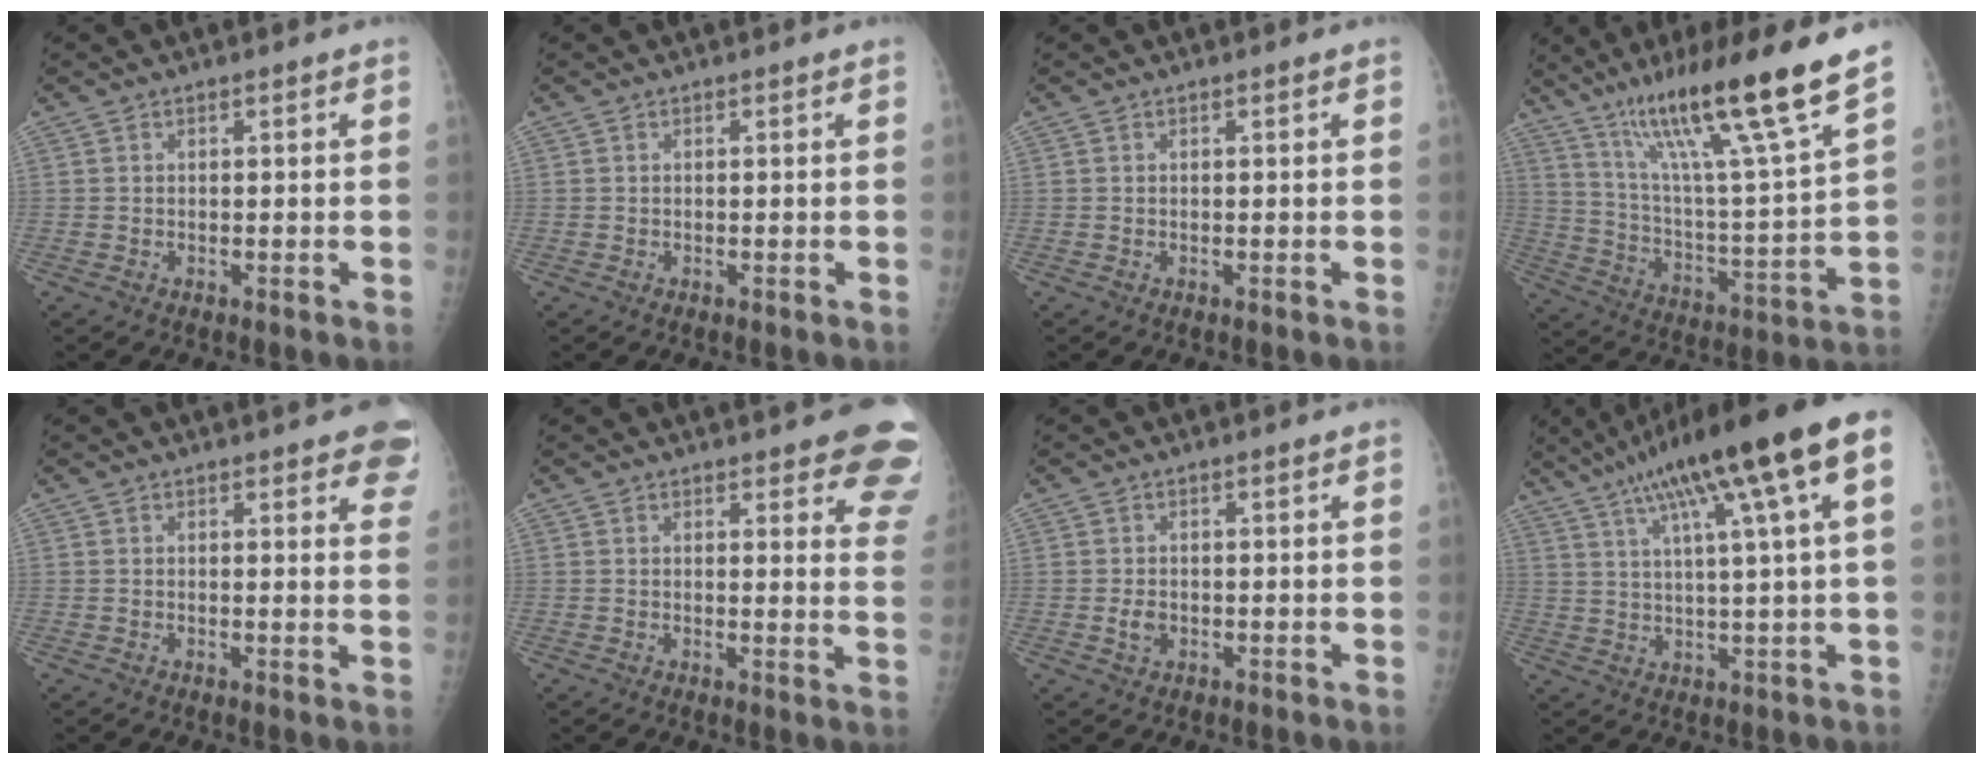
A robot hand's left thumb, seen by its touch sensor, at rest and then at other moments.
{"total": 0.0}
{"total": 0.0}
{"total": 22.5, "force": [15.7, 1.0, 16.1], "torque": [-0.246, -0.063, 0.271]}
{"total": 7.7, "force": [5.3, 2.4, 5.0], "torque": [-0.029, -0.016, 0.049]}
{"total": 12.1, "force": [9.0, 3.7, 7.3], "torque": [-0.044, -0.042, 0.080]}
{"total": 2.1, "force": [-0.3, 1.5, 1.4], "torque": [-0.022, 0.000, -0.005]}
{"total": 18.9, "force": [8.2, 1.8, 16.9], "torque": [-0.271, 0.019, 0.124]}